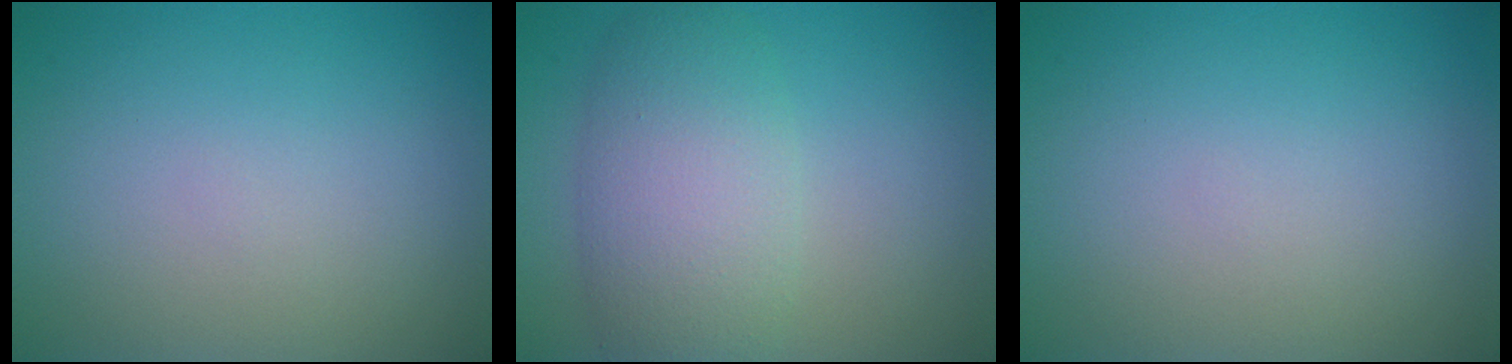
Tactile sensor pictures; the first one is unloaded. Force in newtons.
{"total": 6.1, "press": 6.1, "slide": 0.5}
{"total": 0.0}